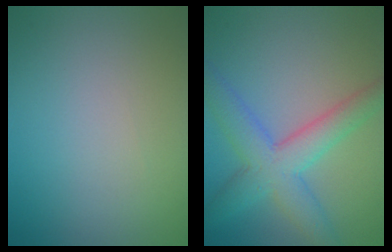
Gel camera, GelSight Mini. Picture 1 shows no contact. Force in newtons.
{"total": 6.0, "press": 6.0, "slide": 0.2}